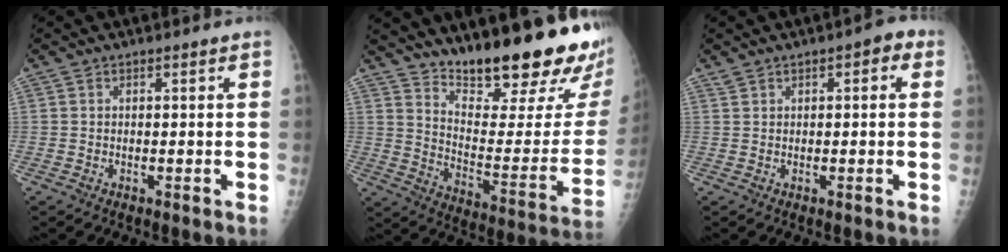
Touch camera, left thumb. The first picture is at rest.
{"total": 27.5, "force": [19.9, 6.6, 17.8], "torque": [-0.234, -0.124, 0.288]}
{"total": 3.8, "force": [1.7, 1.8, 2.9], "torque": [-0.030, 0.009, 0.021]}